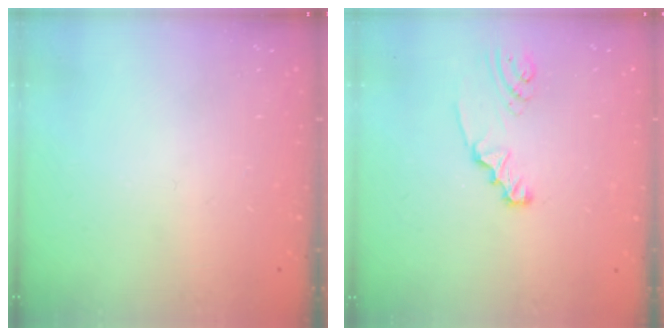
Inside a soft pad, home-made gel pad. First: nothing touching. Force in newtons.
{"total": 2.1, "press": 2.1, "slide": 0.1}